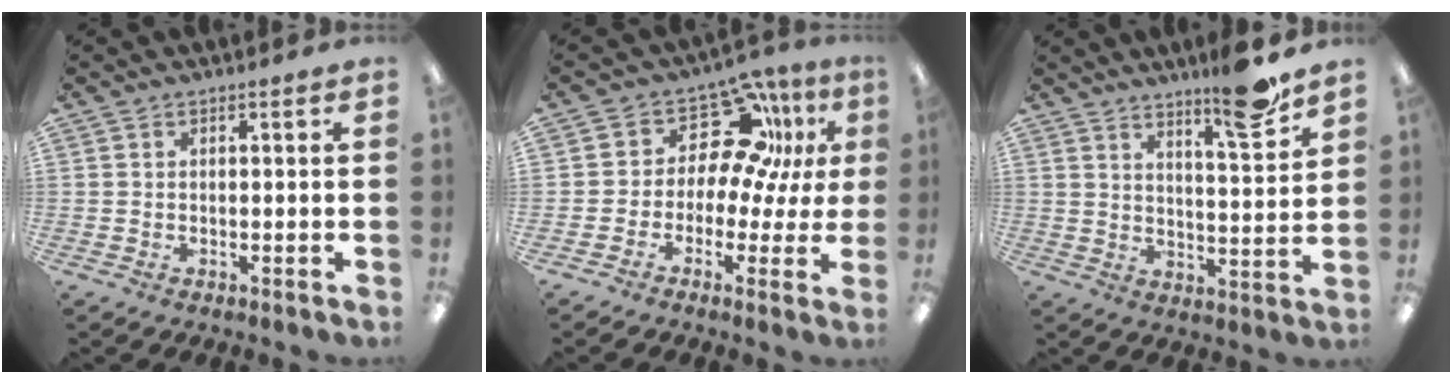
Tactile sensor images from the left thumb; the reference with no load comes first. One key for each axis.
{"total": 13.4, "fx": 6.8, "fy": 8.3, "fz": 8.1, "tx": -0.126, "ty": -0.041, "tz": 0.120}
{"total": 11.5, "fx": 9.0, "fy": 1.5, "fz": 7.0, "tx": -0.095, "ty": -0.059, "tz": 0.145}